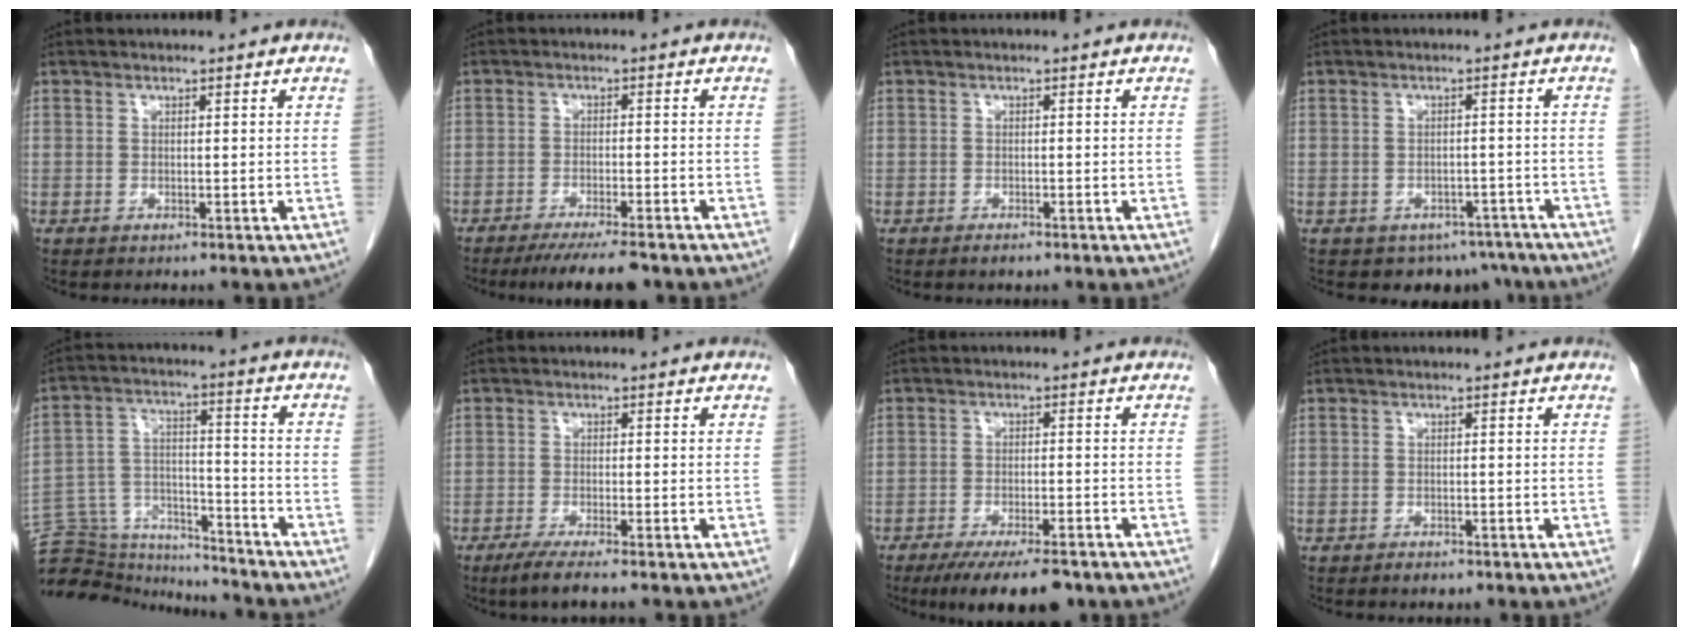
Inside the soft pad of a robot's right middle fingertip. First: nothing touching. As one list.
[{"total": 7.7, "force": [-6.4, 0.6, 4.2], "torque": [-0.059, -0.016, -0.100]}, {"total": 1.0, "force": [-0.8, 0.4, 0.5], "torque": [-0.010, -0.001, -0.009]}, {"total": 6.2, "force": [-4.8, 4.0, 0.6], "torque": [0.011, 0.009, -0.056]}, {"total": 16.5, "force": [-15.9, 3.5, 3.0], "torque": [-0.056, 0.042, -0.248]}, {"total": 3.3, "force": [-2.3, 0.0, 2.3], "torque": [-0.046, -0.010, -0.043]}, {"total": 10.3, "force": [-7.8, 2.4, 6.2], "torque": [-0.091, -0.015, -0.119]}, {"total": 1.2, "force": [-0.9, 0.5, 0.5], "torque": [-0.012, -0.001, -0.010]}]